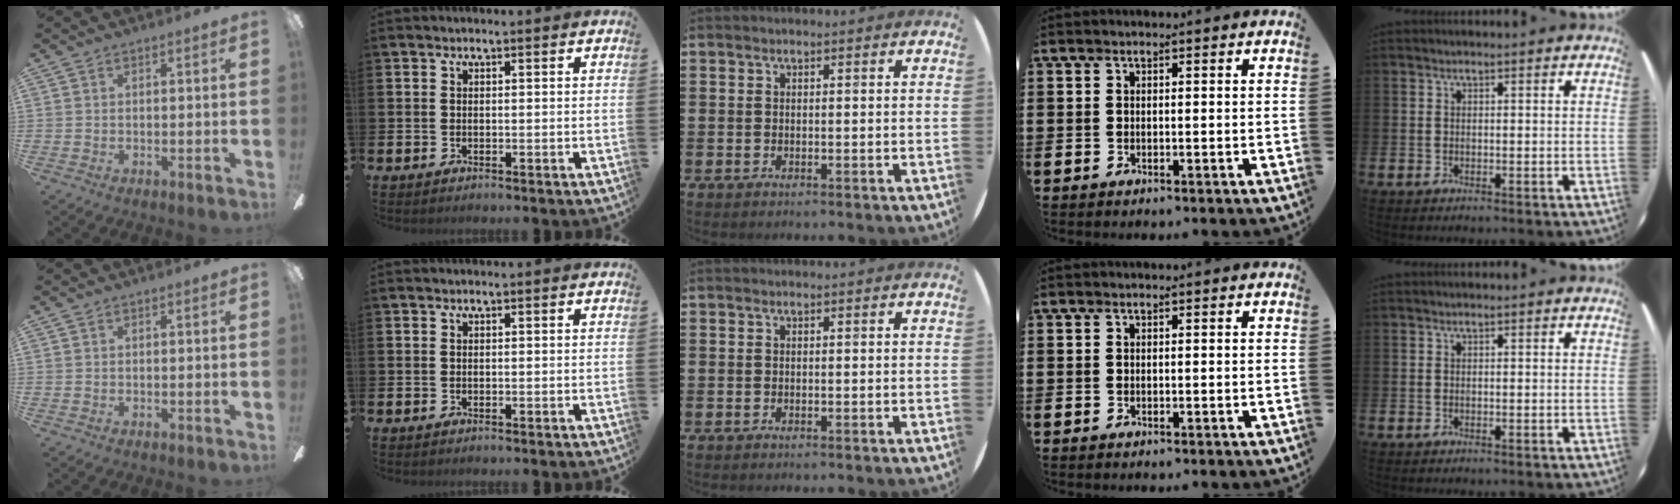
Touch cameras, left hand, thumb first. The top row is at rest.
{}